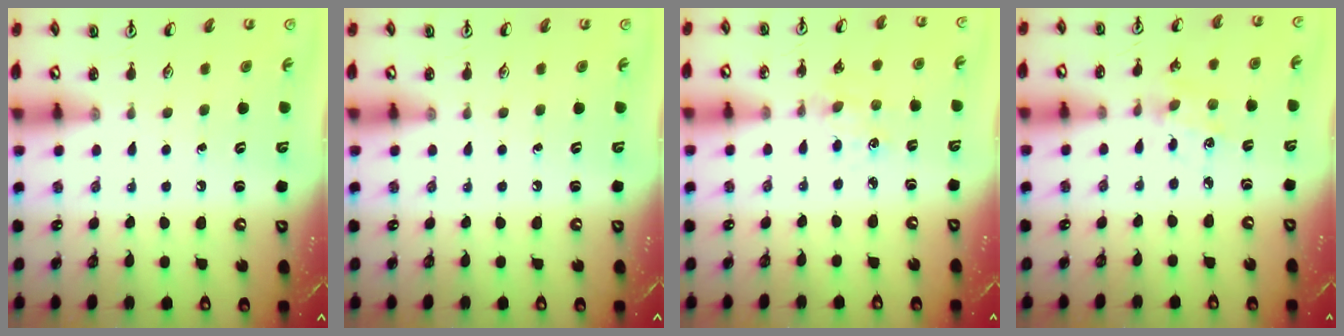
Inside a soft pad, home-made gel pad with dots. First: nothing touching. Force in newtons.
{"total": 0.0}
{"total": 4.5, "press": 4.5, "slide": 0.5}
{"total": 2.4, "press": 2.4, "slide": 0.6}